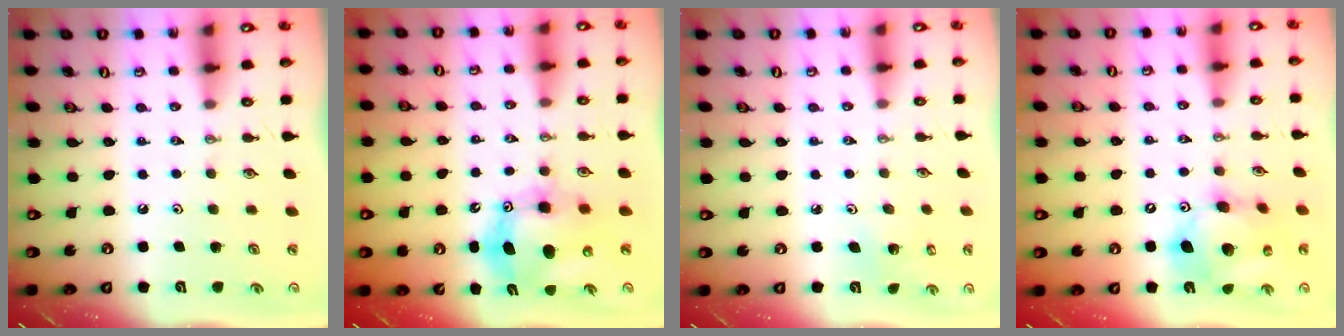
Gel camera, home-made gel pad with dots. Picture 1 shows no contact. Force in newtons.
{"total": 11.6, "press": 11.4, "slide": 2.5}
{"total": 3.0, "press": 3.0, "slide": 0.1}
{"total": 14.4, "press": 14.2, "slide": 2.3}